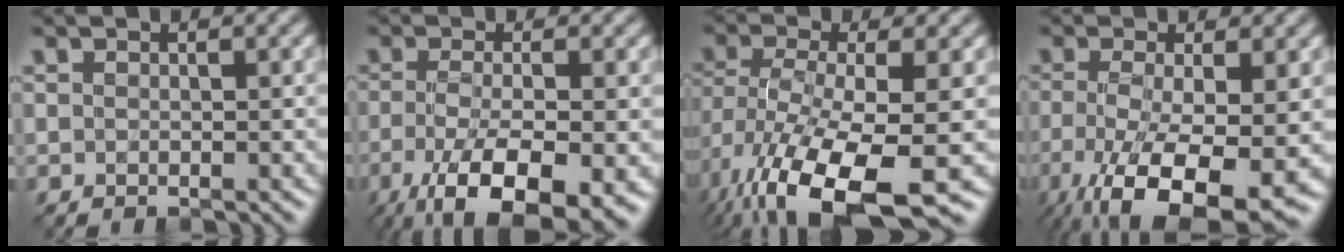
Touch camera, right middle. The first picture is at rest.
{"total": 9.6, "force": [-4.4, 3.1, 8.0], "torque": [-0.155, -0.024, -0.068]}
{"total": 12.7, "force": [-5.5, 4.8, 10.4], "torque": [-0.212, -0.036, -0.087]}
{"total": 10.8, "force": [-4.7, 3.6, 9.1], "torque": [-0.178, -0.033, -0.072]}